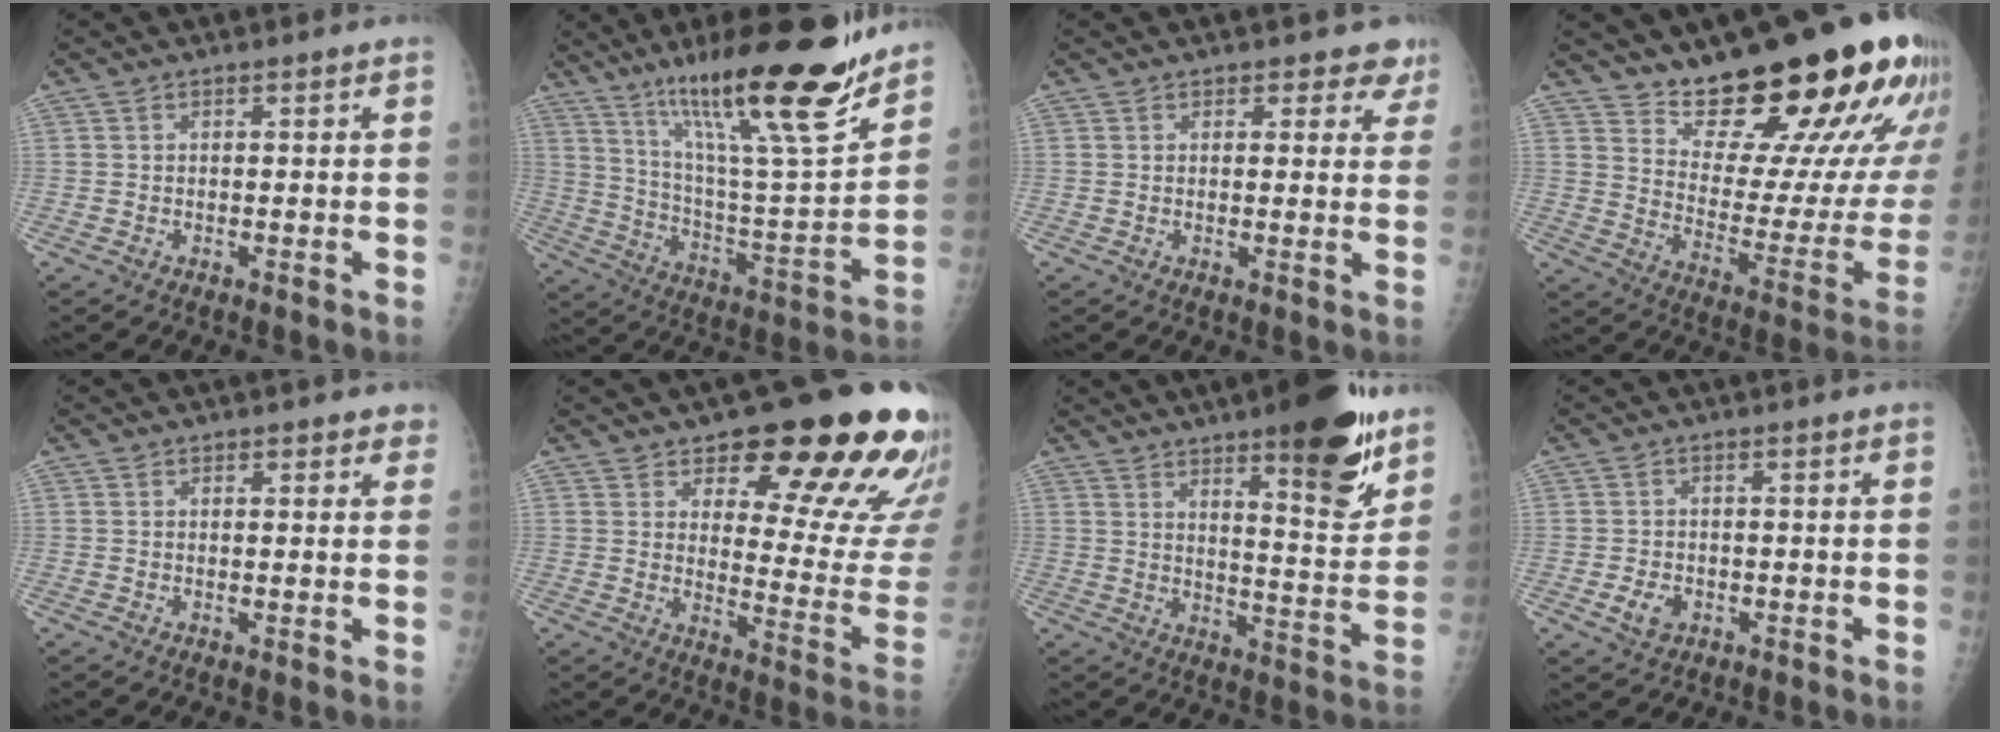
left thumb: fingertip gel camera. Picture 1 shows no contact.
{"total": 24.6, "force": [17.1, 3.7, 17.3], "torque": [-0.257, -0.083, 0.289]}
{"total": 4.1, "force": [3.3, 2.4, 0.7], "torque": [0.031, -0.018, 0.025]}
{"total": 25.3, "force": [19.0, 7.6, 14.9], "torque": [-0.176, -0.122, 0.269]}
{"total": 2.1, "force": [1.6, 1.1, 0.7], "torque": [0.020, -0.006, 0.013]}
{"total": 21.6, "force": [14.3, 7.4, 14.5], "torque": [-0.133, -0.092, 0.186]}
{"total": 16.5, "force": [10.5, 4.1, 12.1], "torque": [-0.137, -0.069, 0.156]}
{"total": 3.3, "force": [-1.1, 2.5, 1.9], "torque": [-0.030, 0.001, -0.013]}